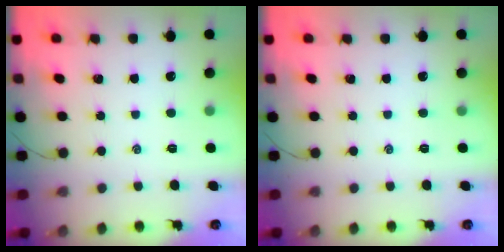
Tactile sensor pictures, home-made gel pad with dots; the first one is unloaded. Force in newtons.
{"total": 0.0}